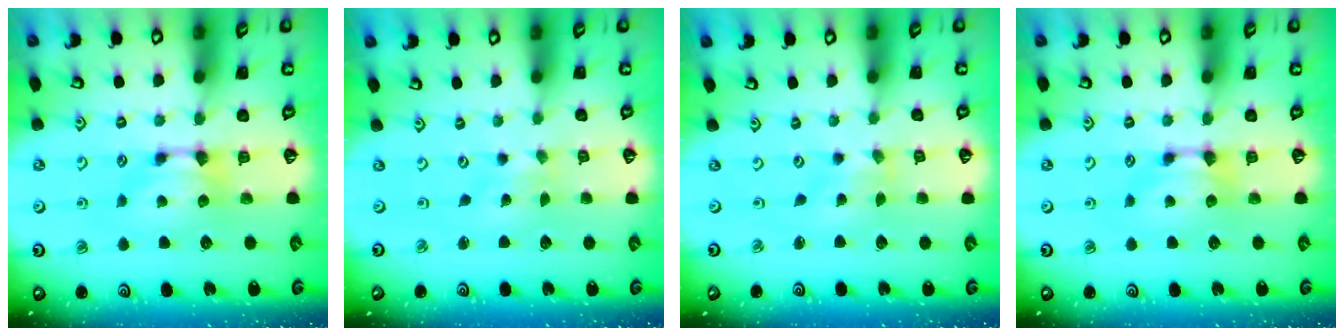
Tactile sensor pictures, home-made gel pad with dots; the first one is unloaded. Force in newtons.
{"total": 4.7, "press": 4.6, "slide": 0.8}
{"total": 2.8, "press": 2.7, "slide": 0.9}
{"total": 0.0}